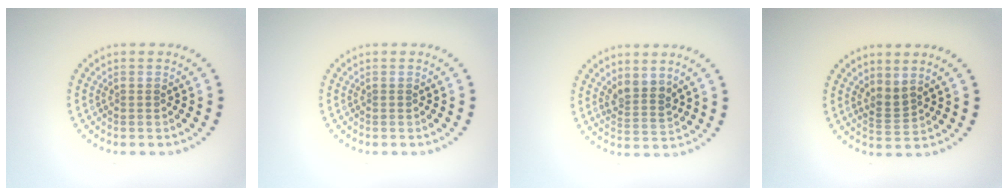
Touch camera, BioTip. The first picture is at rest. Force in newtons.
{"total": 0.0}
{"total": 2.4, "press": 1.9, "slide": 1.5}
{"total": 1.7, "press": 1.3, "slide": 1.1}